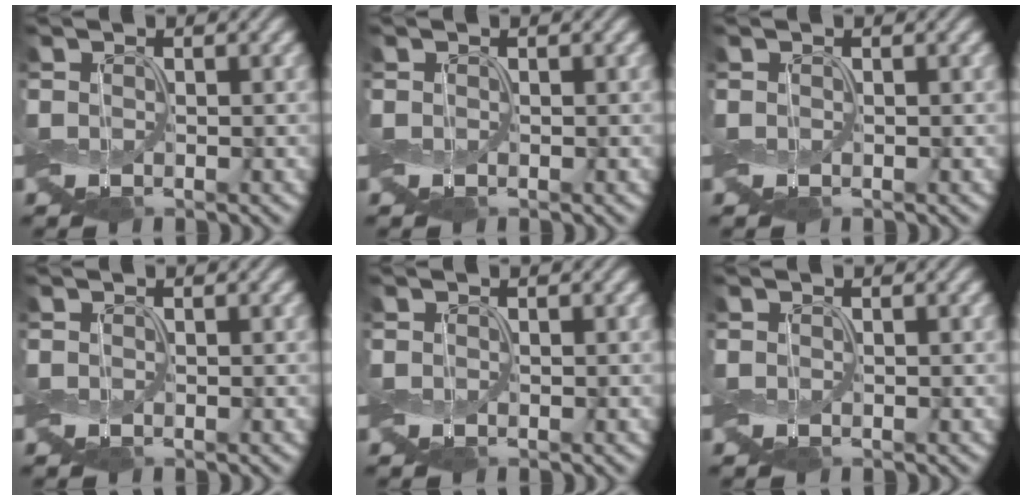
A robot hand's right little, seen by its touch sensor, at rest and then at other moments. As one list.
[{"total": 0.0}, {"total": 0.0}, {"total": 0.0}, {"total": 0.0}, {"total": 0.0}]